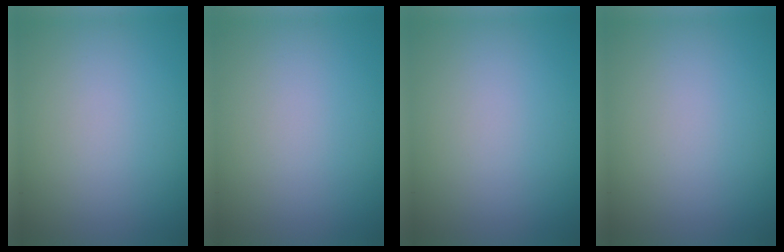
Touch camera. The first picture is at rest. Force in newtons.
{"total": 0.0}
{"total": 0.0}
{"total": 0.0}